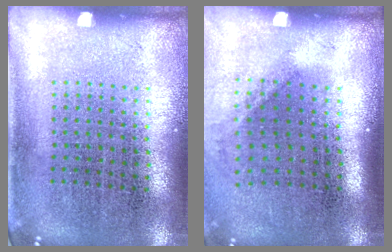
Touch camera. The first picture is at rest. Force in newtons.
{"total": 1.3, "press": 0.9, "slide": 0.9}